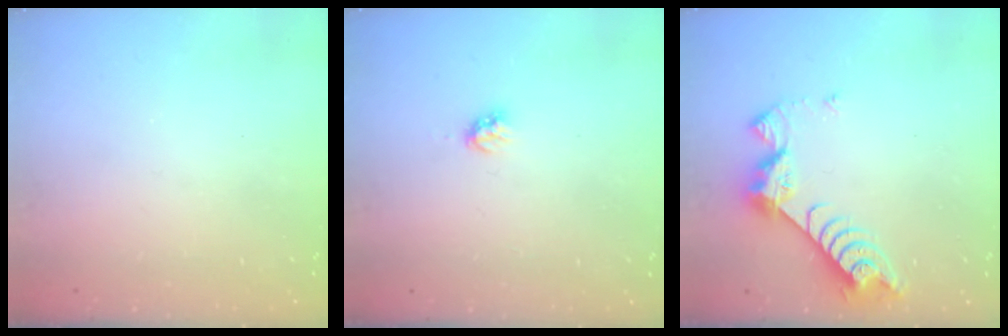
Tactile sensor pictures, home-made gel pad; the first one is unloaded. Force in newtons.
{"total": 2.8, "press": 2.8, "slide": 0.2}
{"total": 8.2, "press": 8.2, "slide": 0.5}